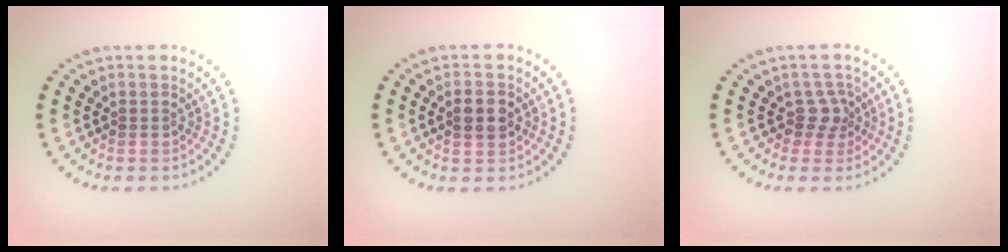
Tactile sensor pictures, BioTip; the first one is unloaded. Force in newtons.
{"total": 2.7, "press": 2.7, "slide": 0.3}
{"total": 1.9, "press": 1.4, "slide": 1.3}